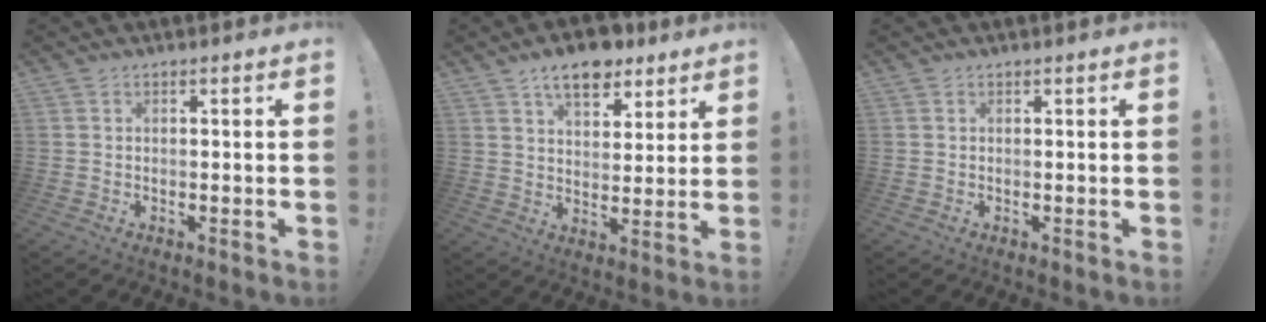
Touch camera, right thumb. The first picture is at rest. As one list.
[{"total": 10.7, "force": [7.3, 5.4, 5.6], "torque": [-0.084, -0.036, 0.132]}, {"total": 0.0}]